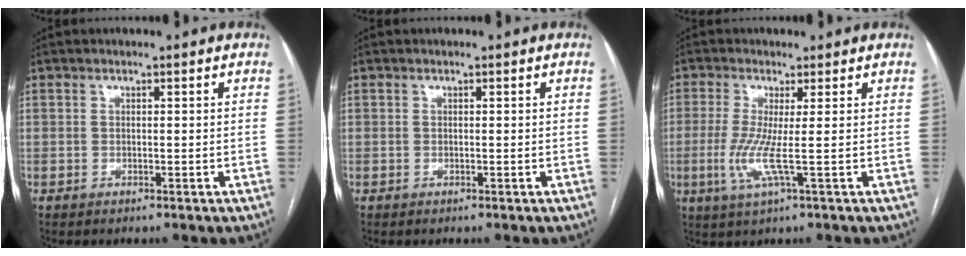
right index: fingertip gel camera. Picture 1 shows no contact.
{"total": 0.0}
{"total": 5.3, "force": [-0.8, -0.6, 5.2], "torque": [-0.117, -0.017, -0.018]}